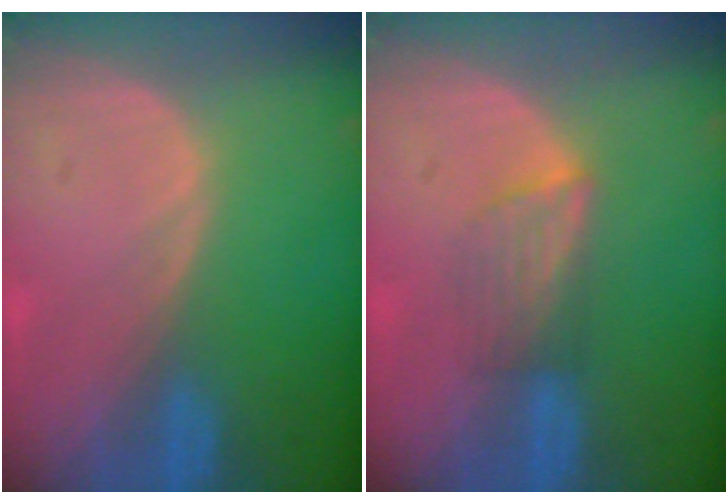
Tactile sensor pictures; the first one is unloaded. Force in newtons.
{"total": 3.7, "press": 3.5, "slide": 1.3}